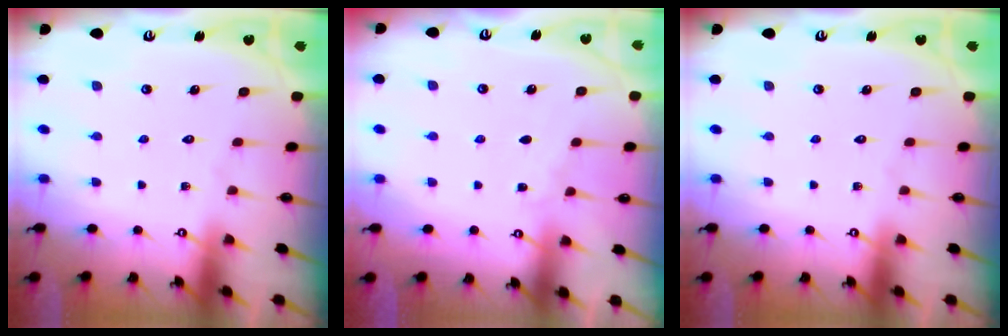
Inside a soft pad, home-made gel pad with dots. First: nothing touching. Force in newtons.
{"total": 2.9, "press": 2.9, "slide": 0.4}
{"total": 0.0}